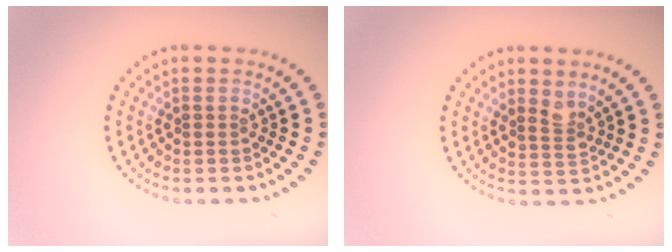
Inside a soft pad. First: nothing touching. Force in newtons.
{"total": 1.8, "press": 1.5, "slide": 1.1}